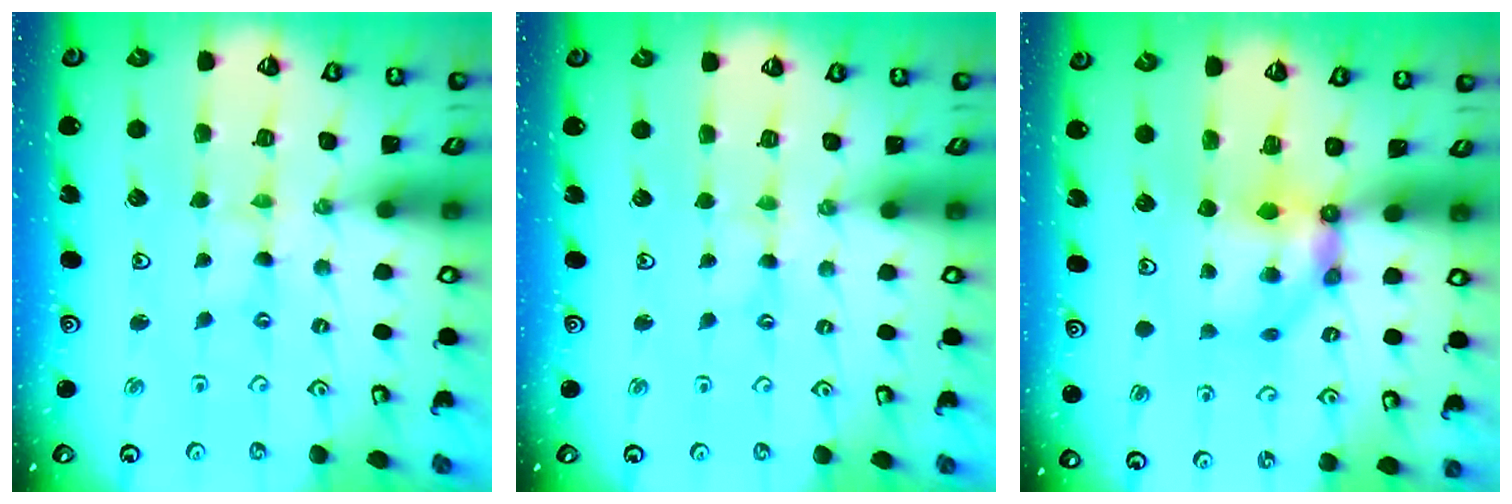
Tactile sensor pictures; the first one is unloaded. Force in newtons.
{"total": 0.8, "press": 0.7, "slide": 0.2}
{"total": 6.8, "press": 6.7, "slide": 0.8}